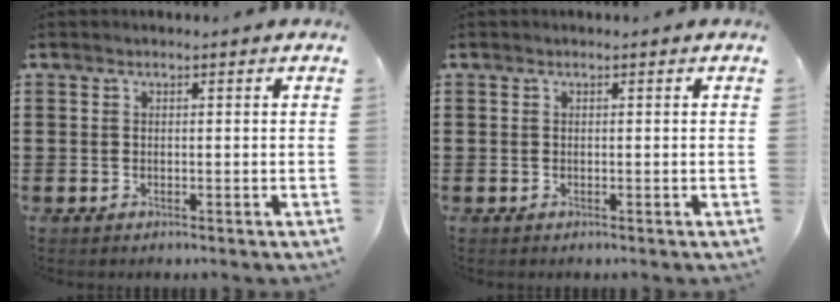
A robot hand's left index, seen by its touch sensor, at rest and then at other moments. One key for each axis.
{"total": 0.0}